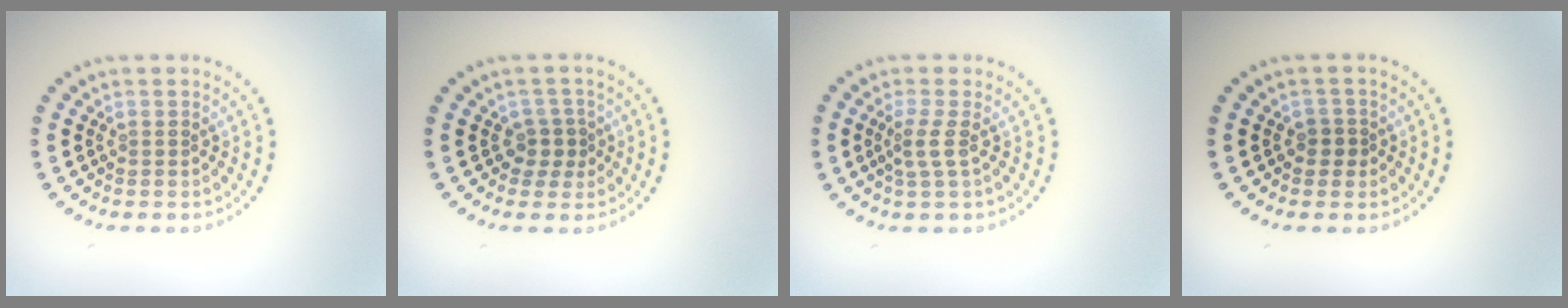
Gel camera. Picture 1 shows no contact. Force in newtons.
{"total": 1.8, "press": 1.5, "slide": 1.1}
{"total": 1.7, "press": 1.3, "slide": 1.1}
{"total": 1.3, "press": 1.1, "slide": 0.6}